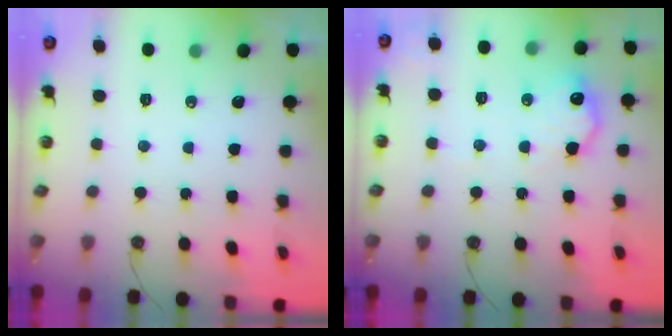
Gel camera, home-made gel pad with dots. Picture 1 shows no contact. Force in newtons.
{"total": 12.3, "press": 12.3, "slide": 0.5}